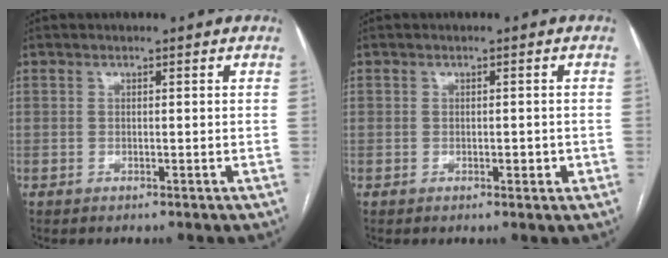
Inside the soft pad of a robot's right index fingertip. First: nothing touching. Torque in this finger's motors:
{"motor_torque": [0.02, 0.07, 0.08, 0.03]}